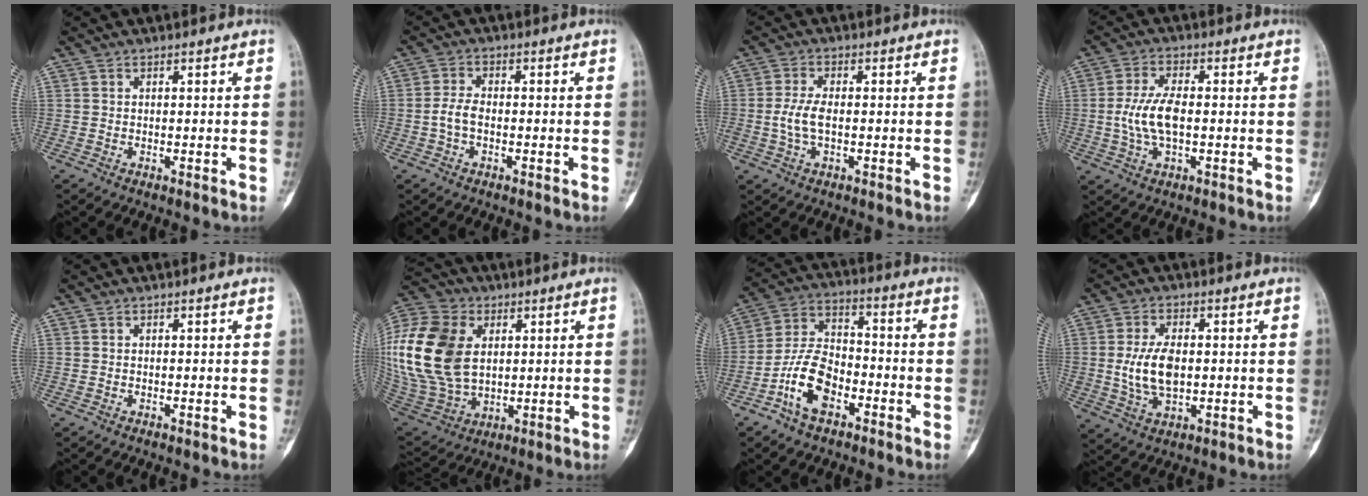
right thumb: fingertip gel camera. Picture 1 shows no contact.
{"total": 3.5, "force": [-0.8, 2.0, 2.7], "torque": [-0.061, 0.012, -0.019]}
{"total": 4.7, "force": [-0.5, 2.2, 4.1], "torque": [-0.099, 0.006, -0.010]}
{"total": 7.9, "force": [-0.5, 3.5, 7.1], "torque": [-0.156, 0.007, -0.011]}
{"total": 0.0}
{"total": 25.6, "force": [4.6, 17.8, 17.9], "torque": [-0.399, 0.002, 0.097]}
{"total": 11.4, "force": [-5.3, 6.5, 7.6], "torque": [-0.141, 0.039, -0.104]}
{"total": 8.8, "force": [0.2, 4.9, 7.3], "torque": [-0.141, -0.002, 0.010]}